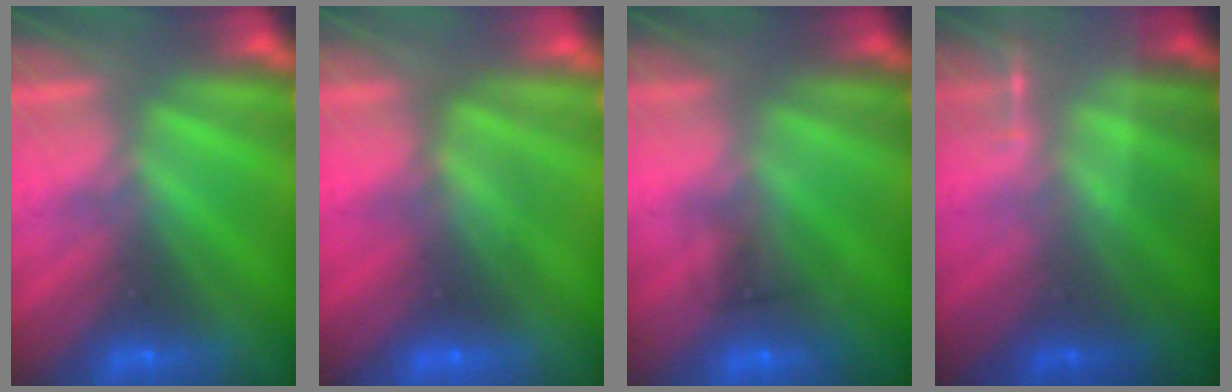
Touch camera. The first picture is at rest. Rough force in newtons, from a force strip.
{"total": 2.5}
{"total": 1.6}
{"total": 1.8}